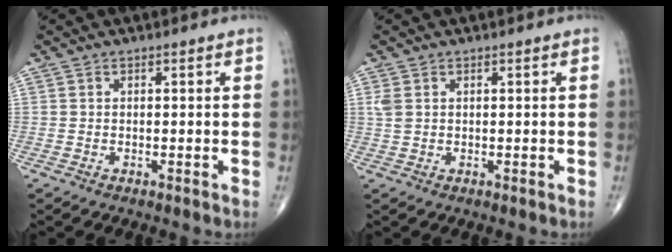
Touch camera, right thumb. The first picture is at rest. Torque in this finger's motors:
{"motor_torque": [0.15, 0.37, 0.59, 0.20, -0.05]}